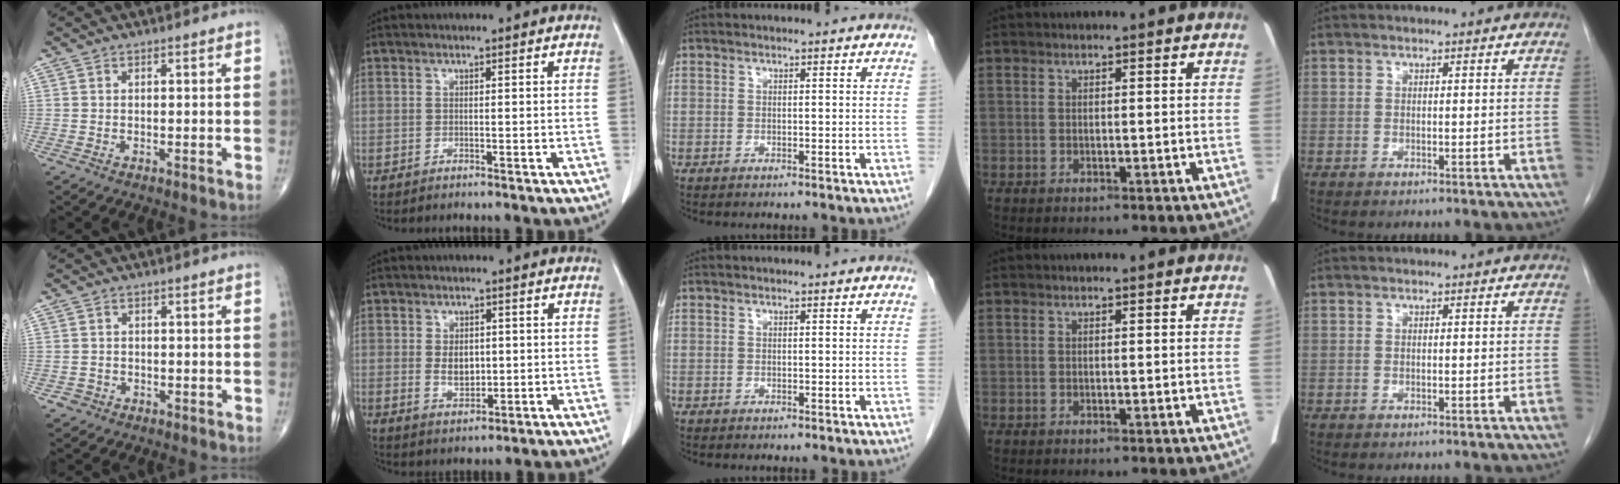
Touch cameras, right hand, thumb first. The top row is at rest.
{"thumb": {"total": 1.7, "force": [-0.8, 1.5, 0.0], "torque": [0.010, 0.009, -0.016]}, "index": {"total": 4.4, "force": [0.2, 2.9, 3.2], "torque": [-0.056, 0.001, 0.014]}}